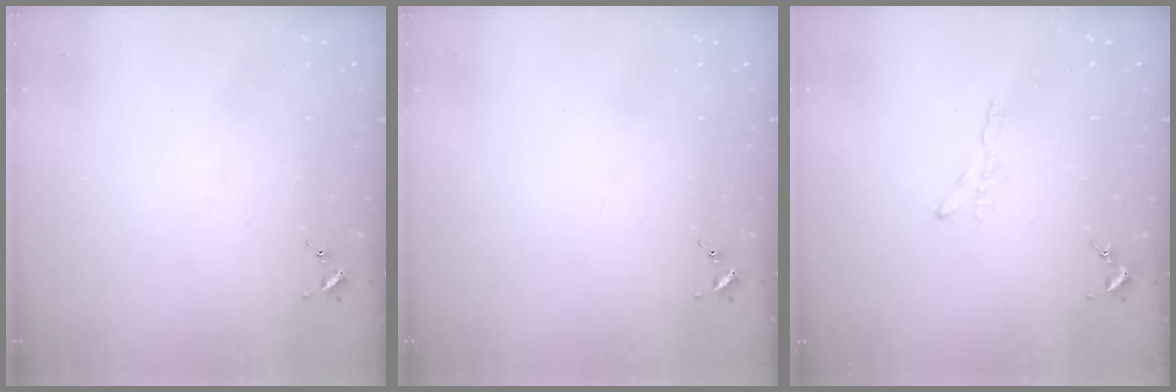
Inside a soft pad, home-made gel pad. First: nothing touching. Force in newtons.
{"total": 0.0}
{"total": 3.8, "press": 3.7, "slide": 0.4}